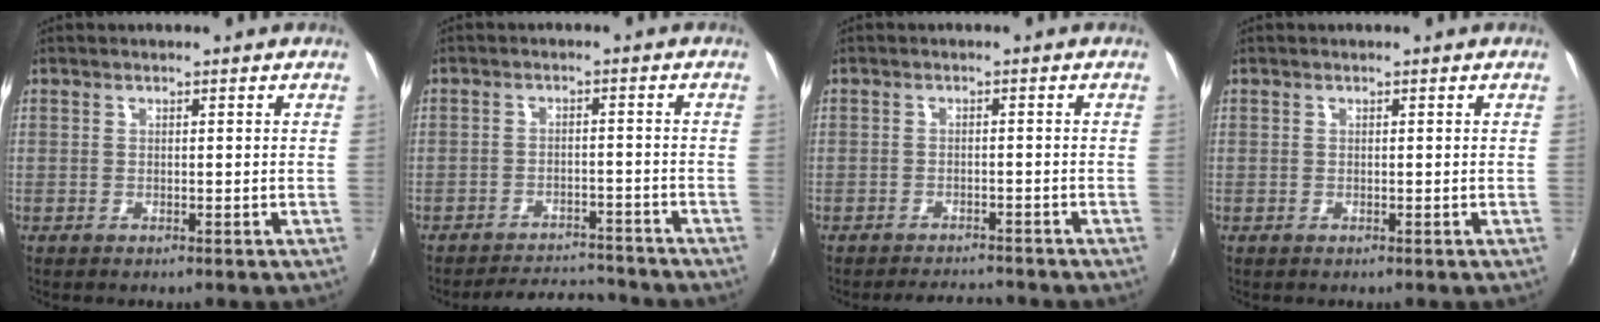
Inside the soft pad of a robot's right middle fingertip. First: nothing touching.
{"total": 8.6, "force": [-8.2, 1.8, 1.5], "torque": [-0.047, 0.013, -0.112]}
{"total": 5.1, "force": [-4.8, 0.9, 1.2], "torque": [-0.037, 0.005, -0.068]}
{"total": 0.0}